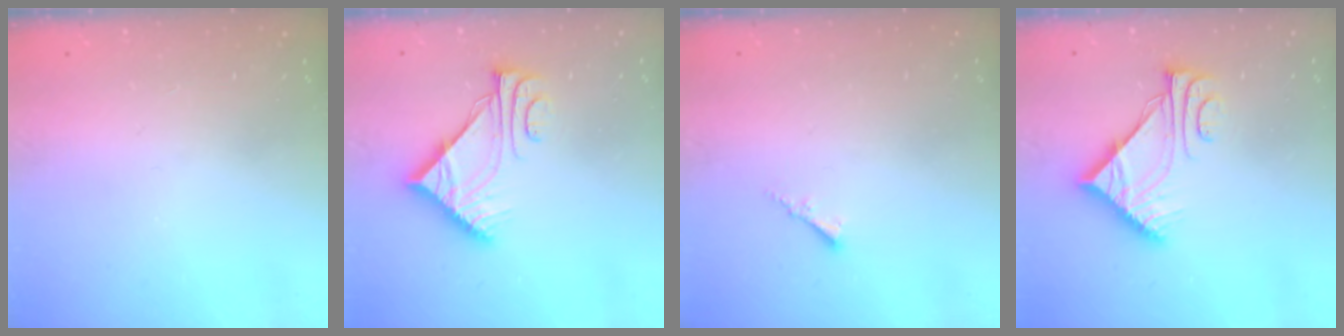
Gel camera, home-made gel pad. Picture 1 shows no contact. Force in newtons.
{"total": 9.1, "press": 9.0, "slide": 0.9}
{"total": 1.8, "press": 1.7, "slide": 0.3}
{"total": 9.1, "press": 9.0, "slide": 0.9}